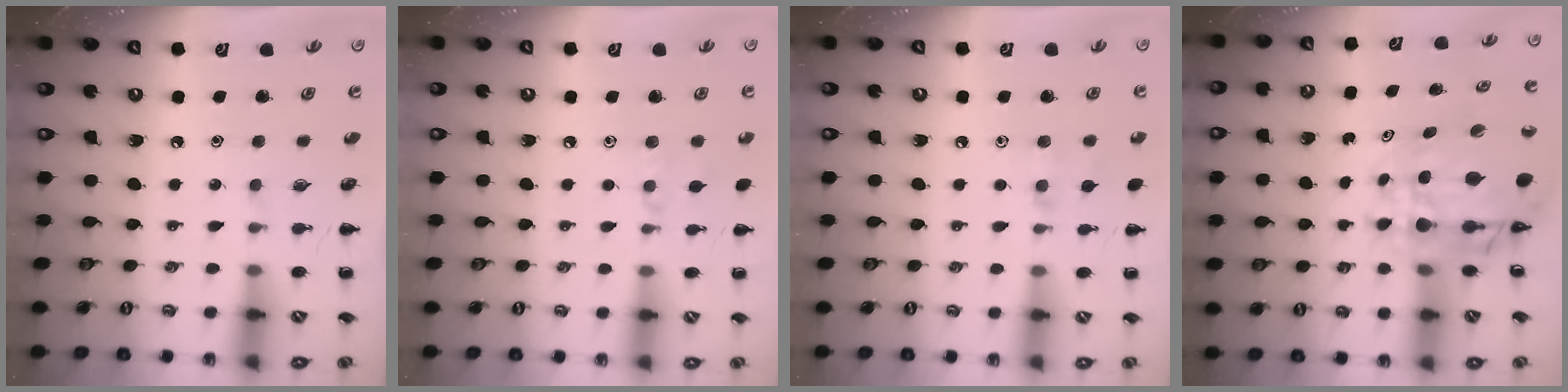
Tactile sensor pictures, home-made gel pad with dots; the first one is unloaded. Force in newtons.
{"total": 5.5, "press": 5.1, "slide": 1.9}
{"total": 6.5, "press": 6.2, "slide": 1.8}
{"total": 9.3, "press": 8.7, "slide": 3.2}